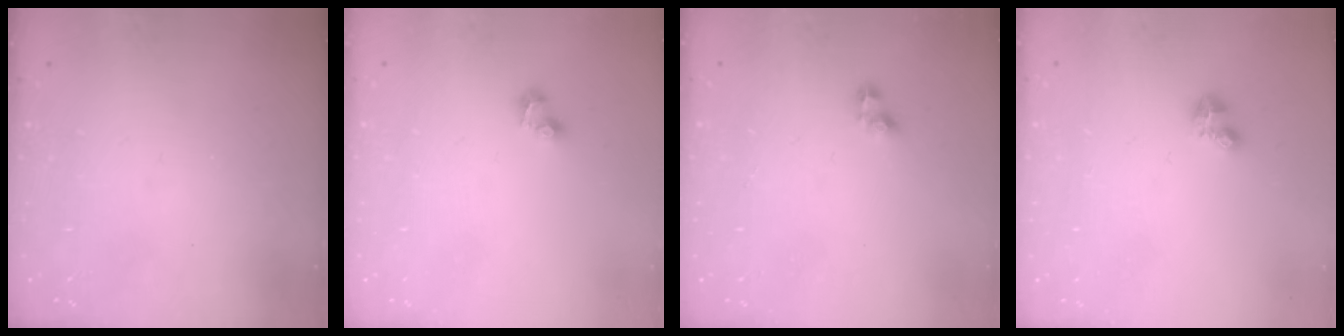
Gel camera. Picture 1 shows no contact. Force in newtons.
{"total": 3.5, "press": 3.0, "slide": 1.8}
{"total": 2.5, "press": 2.5, "slide": 0.1}
{"total": 2.3, "press": 2.2, "slide": 0.5}